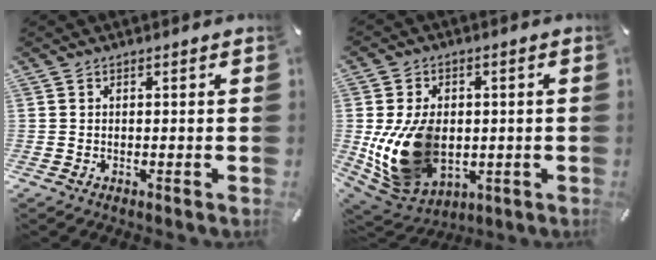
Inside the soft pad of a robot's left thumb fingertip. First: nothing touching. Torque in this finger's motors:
{"motor_torque": [2.51, 2.50, 1.39, 0.01, 0.28]}